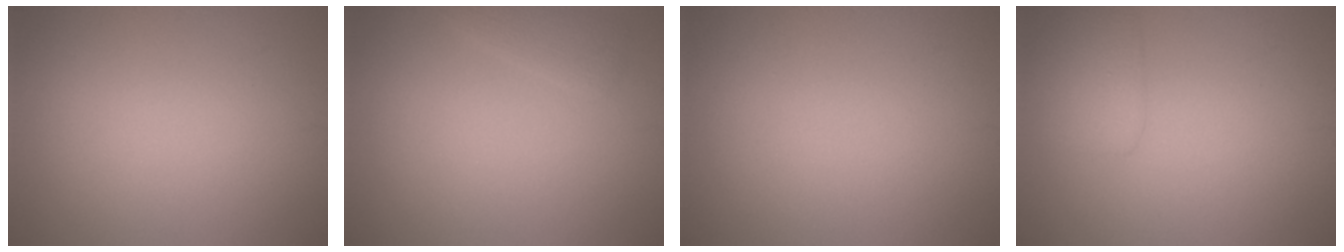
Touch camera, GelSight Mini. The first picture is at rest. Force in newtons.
{"total": 1.1, "press": 1.1, "slide": 0.1}
{"total": 0.0}
{"total": 2.3, "press": 2.3, "slide": 0.1}